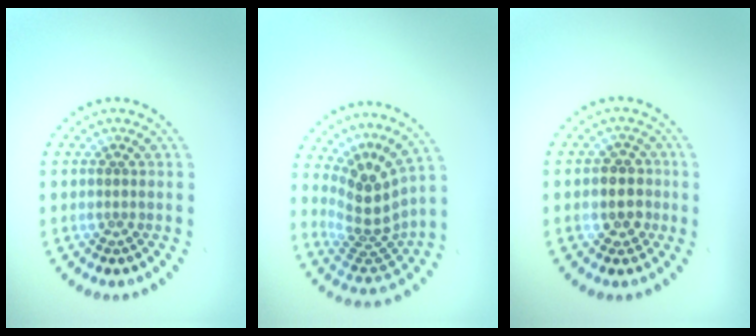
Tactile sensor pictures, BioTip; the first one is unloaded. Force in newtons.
{"total": 4.4, "press": 2.9, "slide": 3.2}
{"total": 2.8, "press": 2.6, "slide": 0.9}